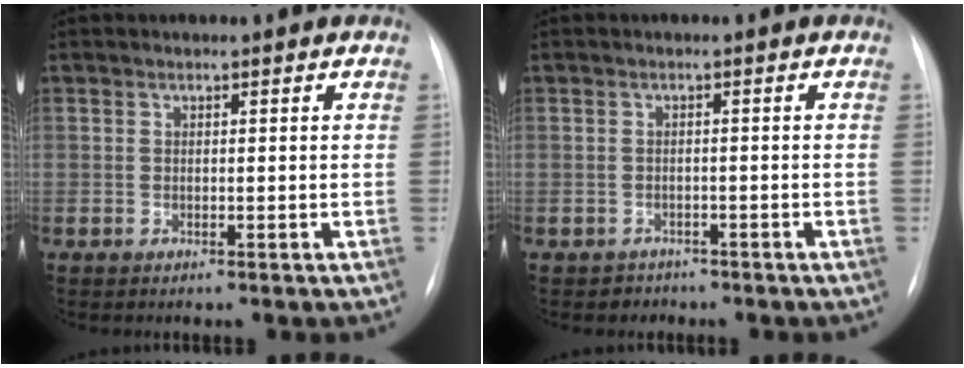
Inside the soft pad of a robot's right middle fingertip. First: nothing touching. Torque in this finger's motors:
{"motor_torque": [0.31, -0.40, 0.03, 0.01]}